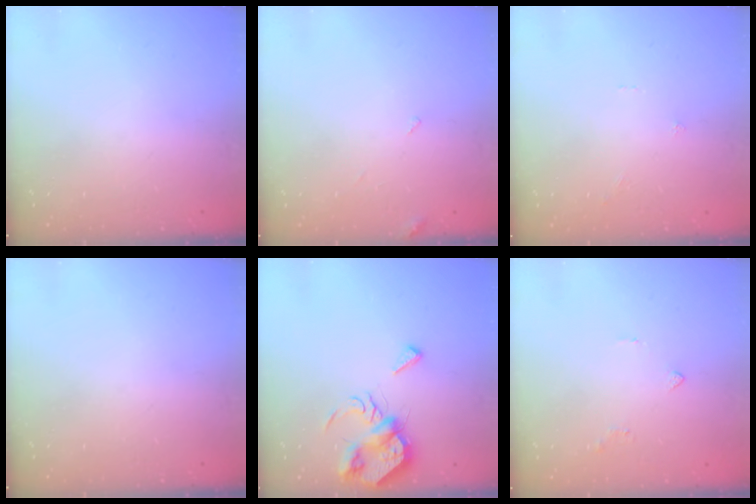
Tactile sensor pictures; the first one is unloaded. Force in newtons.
{"total": 3.6, "press": 3.6, "slide": 0.4}
{"total": 0.0}
{"total": 0.0}
{"total": 8.4, "press": 8.3, "slide": 0.6}
{"total": 2.2, "press": 2.1, "slide": 0.5}